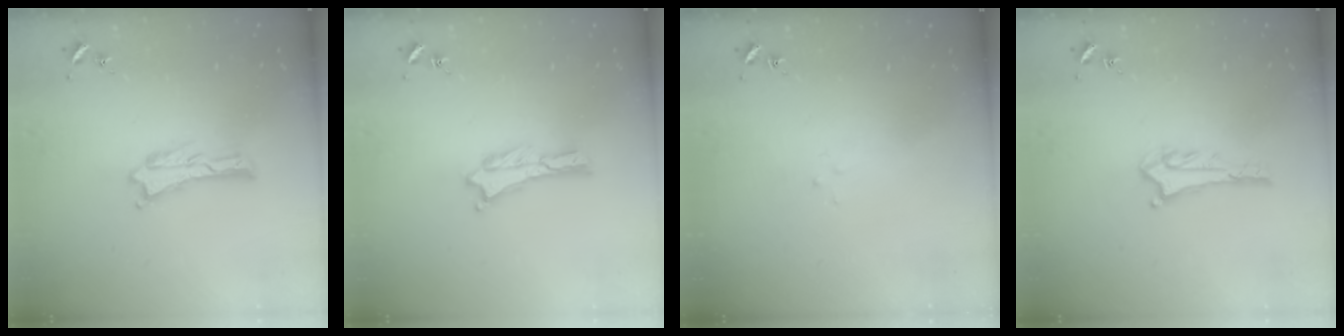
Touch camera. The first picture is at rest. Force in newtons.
{"total": 0.0}
{"total": 1.8, "press": 1.8, "slide": 0.1}
{"total": 2.8, "press": 2.8, "slide": 0.2}